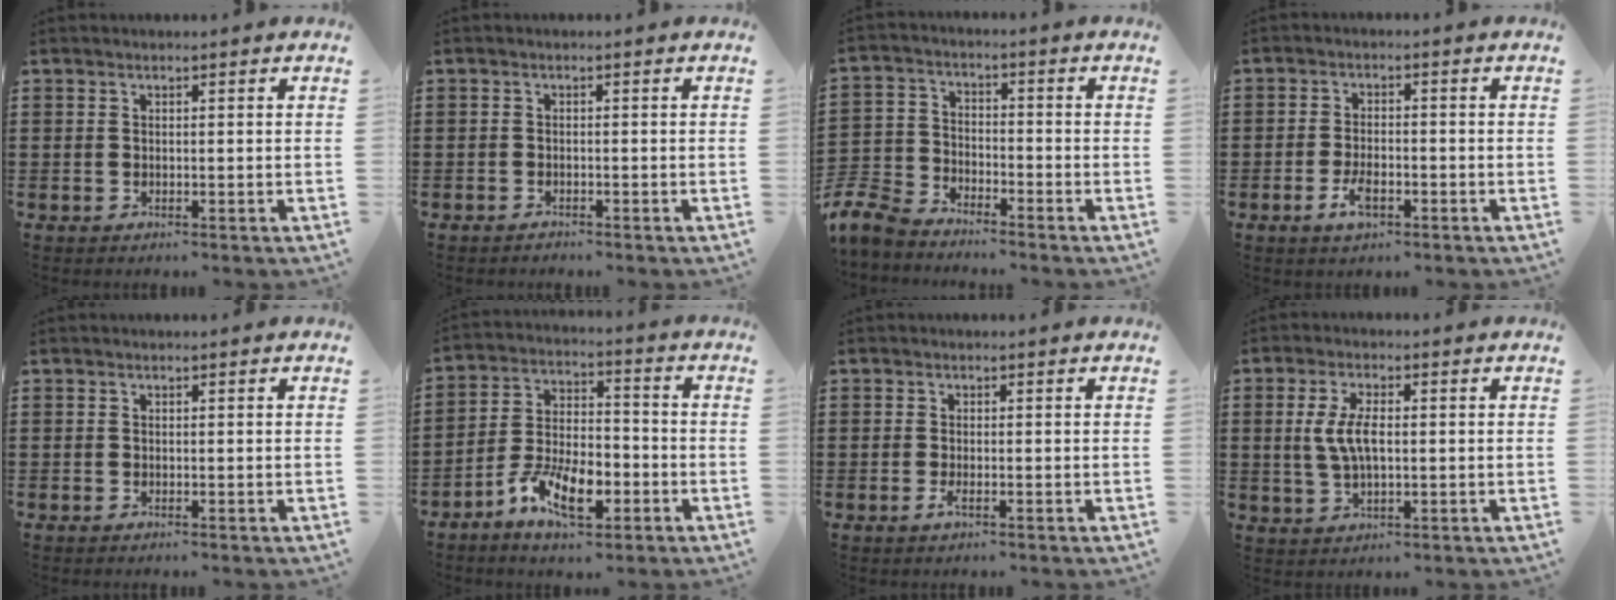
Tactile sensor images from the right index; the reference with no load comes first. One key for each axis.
{"total": 1.0, "fx": -0.9, "fy": 0.2, "fz": 0.0, "tx": -0.003, "ty": 0.002, "tz": -0.020}
{"total": 7.0, "fx": -6.7, "fy": 1.7, "fz": 1.5, "tx": -0.059, "ty": 0.003, "tz": -0.139}
{"total": 4.0, "fx": -1.8, "fy": 1.6, "fz": 3.1, "tx": -0.075, "ty": -0.006, "tz": -0.038}
{"total": 0.0}
{"total": 9.1, "fx": -4.9, "fy": 5.0, "fz": 5.8, "tx": -0.119, "ty": 0.015, "tz": -0.090}
{"total": 1.4, "fx": -0.7, "fy": 0.2, "fz": 1.1, "tx": -0.035, "ty": -0.011, "tz": -0.017}
{"total": 5.7, "fx": 0.4, "fy": 2.4, "fz": 5.1, "tx": -0.124, "ty": 0.000, "tz": -0.002}